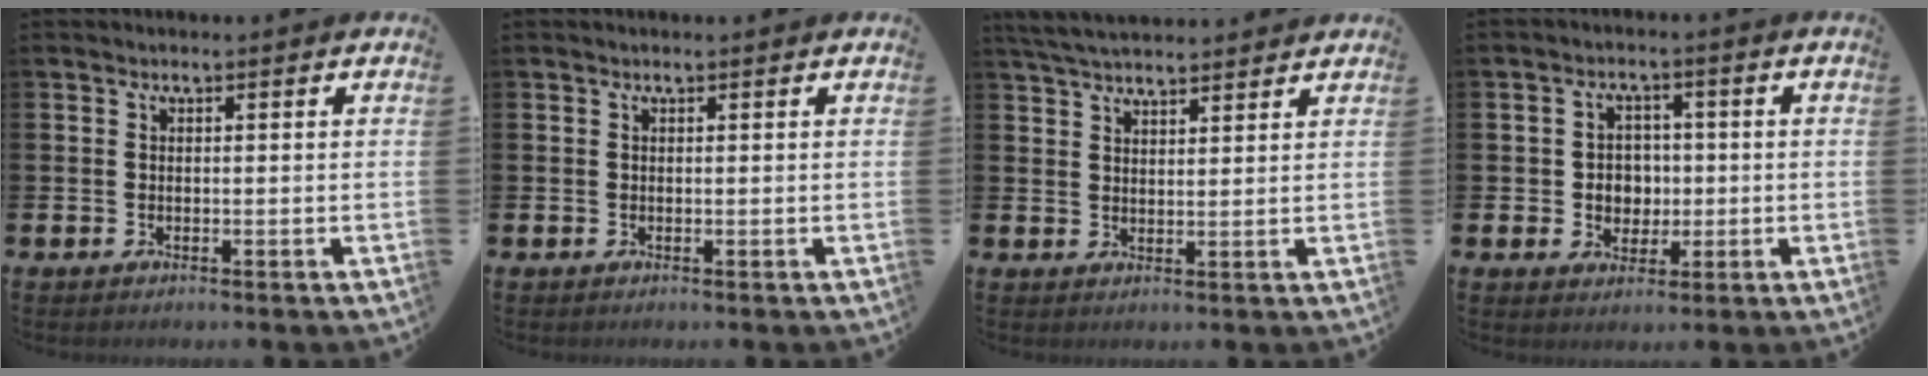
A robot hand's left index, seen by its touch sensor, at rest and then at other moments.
{"total": 0.0}
{"total": 4.5, "force": [4.3, 0.7, 0.9], "torque": [-0.032, -0.014, 0.081]}
{"total": 3.7, "force": [0.1, 3.4, 1.3], "torque": [-0.016, 0.001, -0.009]}